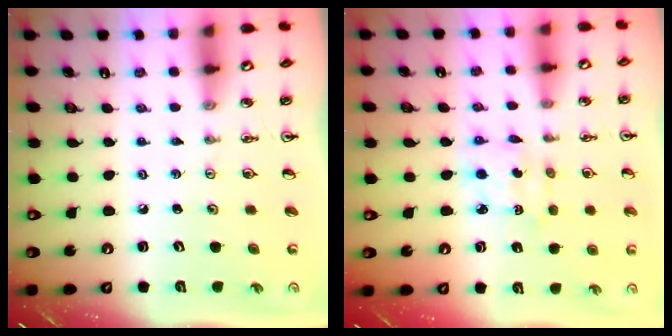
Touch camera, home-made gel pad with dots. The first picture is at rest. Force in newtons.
{"total": 2.9, "press": 2.9, "slide": 0.2}